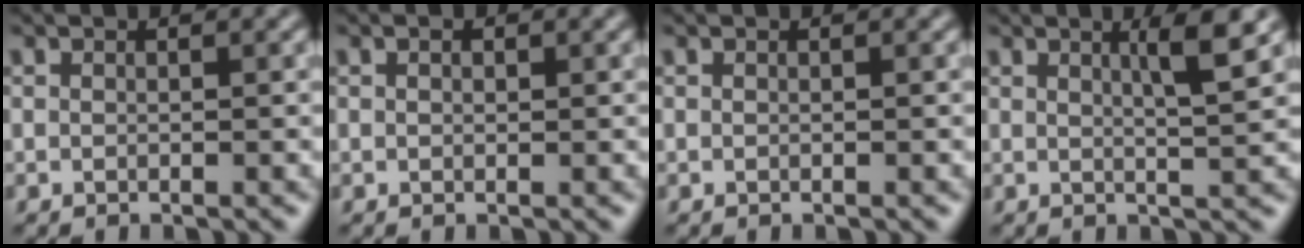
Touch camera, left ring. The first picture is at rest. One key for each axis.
{"total": 1.3, "fx": 0.6, "fy": 0.8, "fz": 0.9, "tx": -0.007, "ty": 0.009, "tz": -0.002}
{"total": 0.0}
{"total": 3.1, "fx": 1.3, "fy": 0.3, "fz": 2.7, "tx": -0.027, "ty": 0.003, "tz": 0.022}